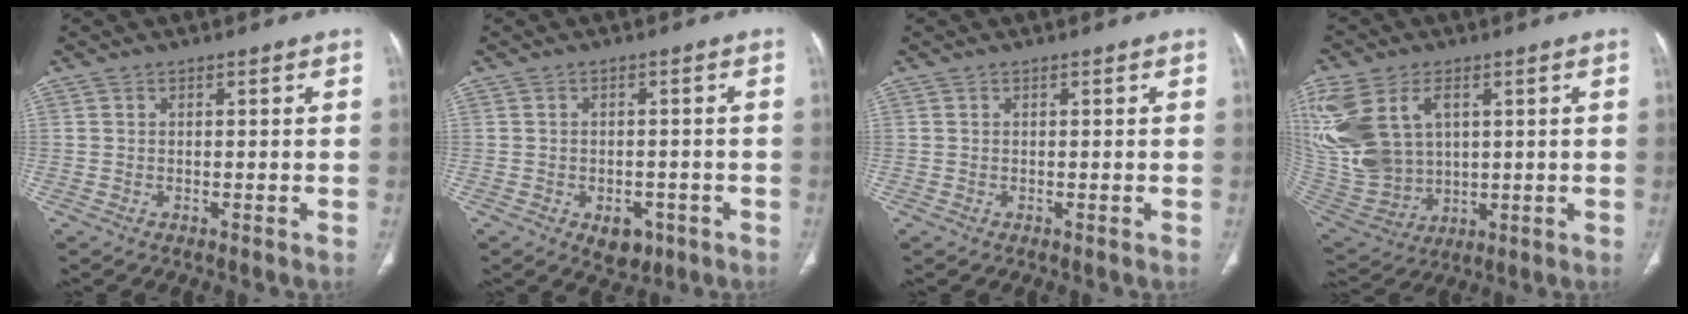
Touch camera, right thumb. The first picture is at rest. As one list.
[{"total": 4.7, "force": [-2.2, 3.2, 2.7], "torque": [-0.018, 0.009, -0.020]}, {"total": 0.0}, {"total": 22.0, "force": [6.1, 15.1, 14.8], "torque": [-0.349, -0.004, 0.139]}]